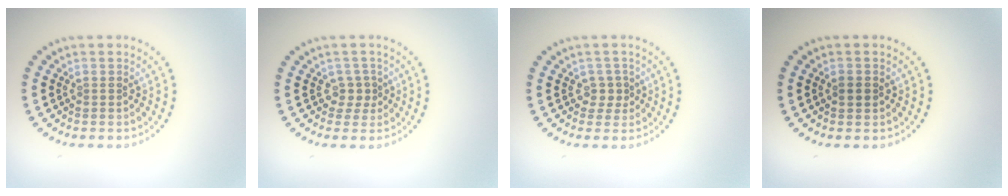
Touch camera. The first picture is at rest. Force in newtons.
{"total": 1.6, "press": 1.2, "slide": 1.1}
{"total": 1.6, "press": 1.3, "slide": 1.0}
{"total": 1.0, "press": 1.0, "slide": 0.1}